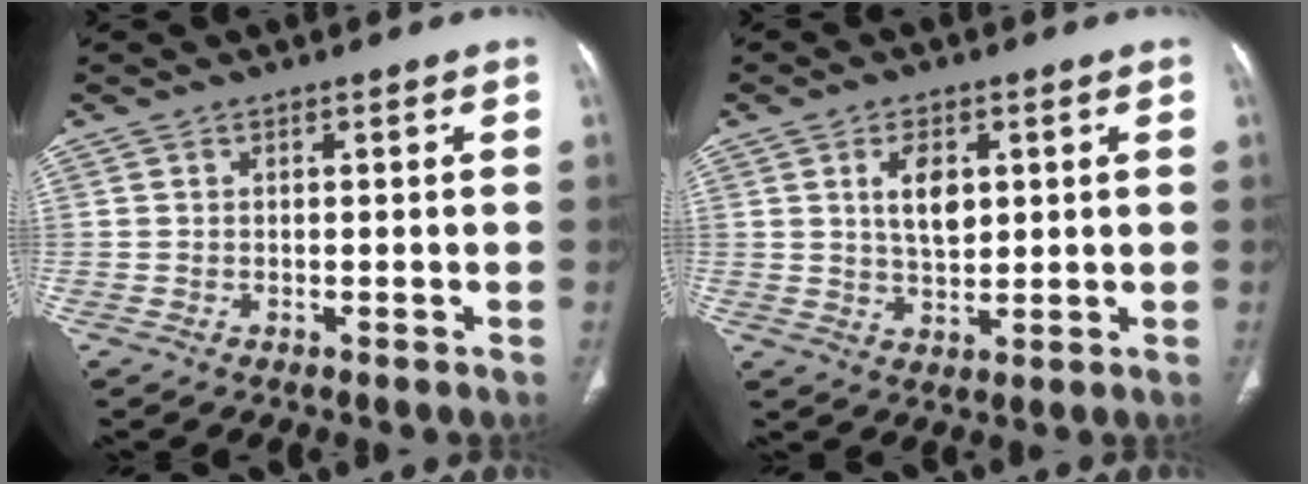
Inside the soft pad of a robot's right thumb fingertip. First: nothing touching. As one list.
[{"total": 5.3, "force": [1.6, 3.0, 4.1], "torque": [-0.059, -0.010, 0.030]}]